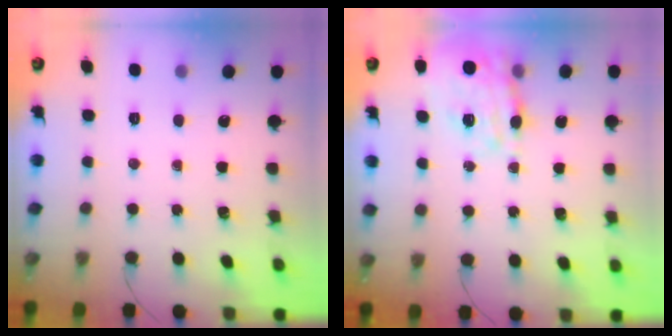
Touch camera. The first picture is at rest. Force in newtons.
{"total": 16.6, "press": 16.2, "slide": 3.6}